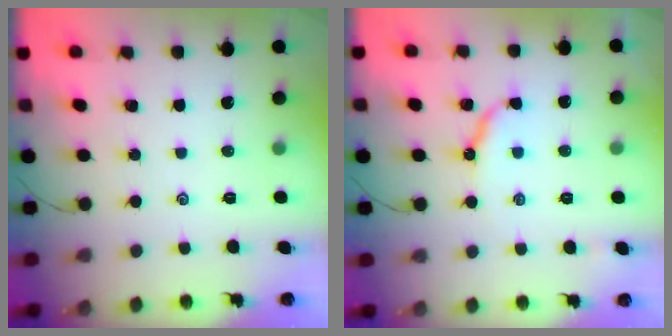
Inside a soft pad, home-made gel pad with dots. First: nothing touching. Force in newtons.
{"total": 8.2, "press": 8.2, "slide": 0.8}